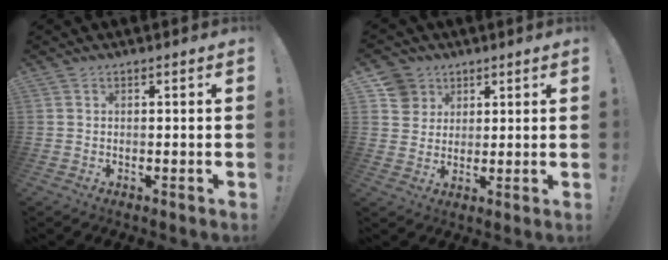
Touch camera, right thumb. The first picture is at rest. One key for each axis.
{"total": 7.0, "fx": 3.4, "fy": 6.1, "fz": 1.0, "tx": -0.013, "ty": -0.018, "tz": 0.069}